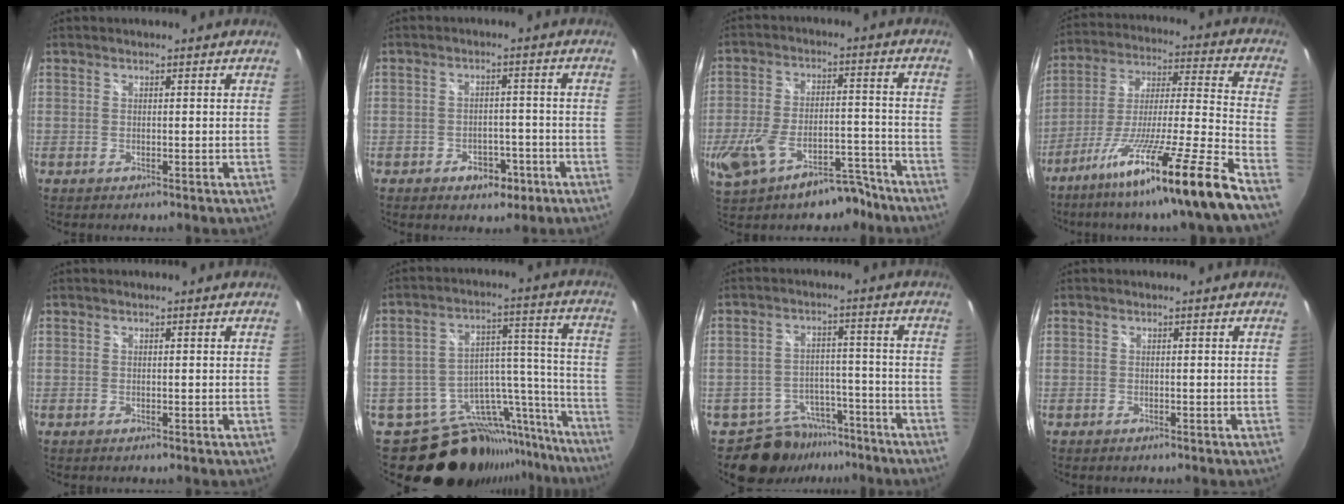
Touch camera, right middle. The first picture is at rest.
{"total": 5.4, "force": [-3.1, 3.6, 2.5], "torque": [-0.052, 0.006, -0.032]}
{"total": 14.2, "force": [-9.3, 6.7, 8.3], "torque": [-0.173, 0.000, -0.137]}
{"total": 22.7, "force": [-16.4, -2.9, 15.4], "torque": [-0.248, -0.059, -0.271]}
{"total": 0.0}
{"total": 24.0, "force": [-19.9, 10.8, 8.1], "torque": [-0.118, 0.059, -0.273]}
{"total": 9.4, "force": [-7.3, 5.9, 1.2], "torque": [-0.031, 0.023, -0.093]}
{"total": 0.6, "force": [-0.5, 0.3, 0.1], "torque": [-0.005, -0.003, -0.010]}